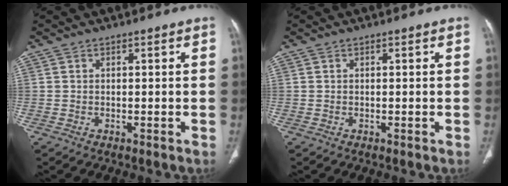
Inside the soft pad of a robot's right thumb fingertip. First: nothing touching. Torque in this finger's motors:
{"motor_torque": [0.00, 0.02, 0.00, 0.00, 0.00]}